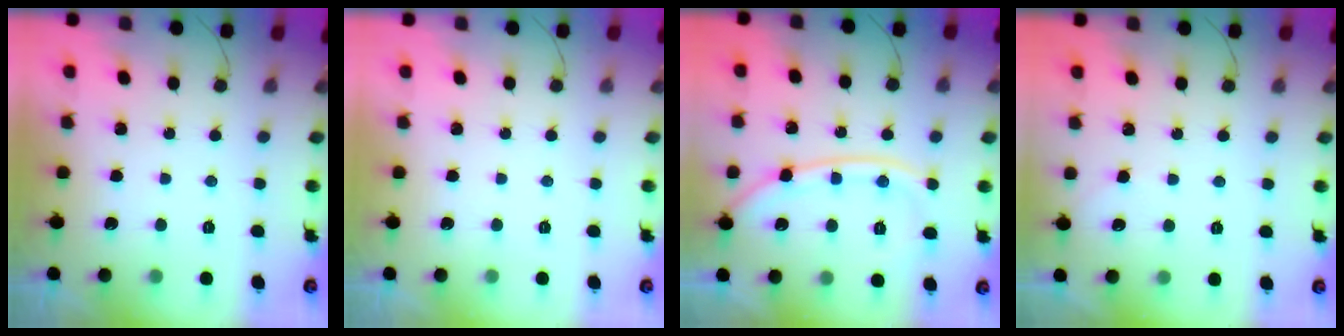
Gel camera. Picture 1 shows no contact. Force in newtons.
{"total": 0.0}
{"total": 11.6, "press": 11.5, "slide": 1.6}
{"total": 1.3, "press": 1.3, "slide": 0.2}